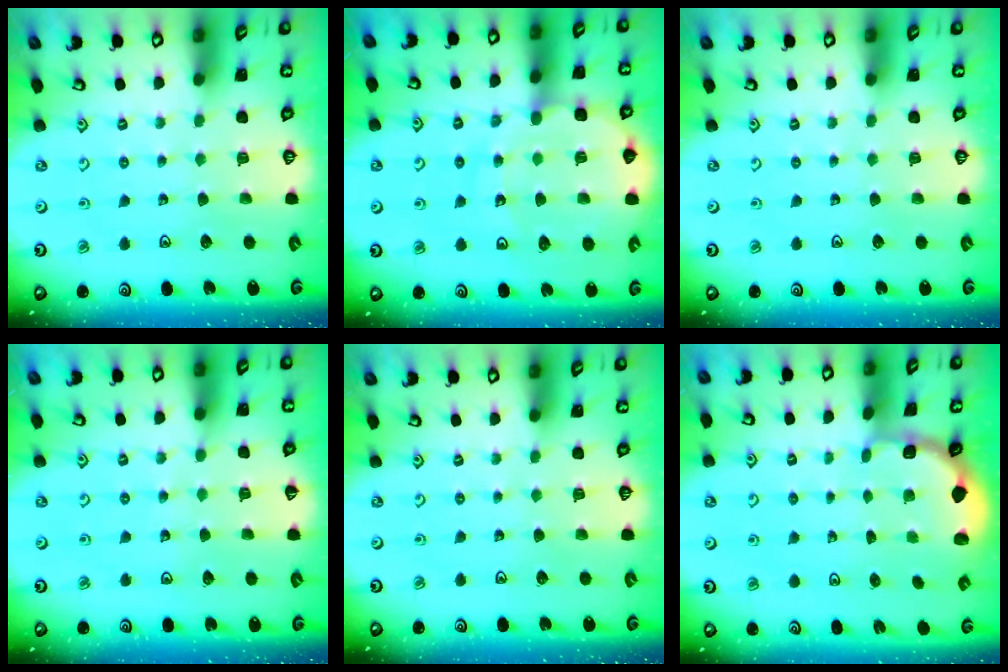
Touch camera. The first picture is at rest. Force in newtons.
{"total": 11.7, "press": 11.5, "slide": 2.3}
{"total": 0.0}
{"total": 3.1, "press": 3.1, "slide": 0.3}
{"total": 0.0}
{"total": 1.9, "press": 1.8, "slide": 0.7}